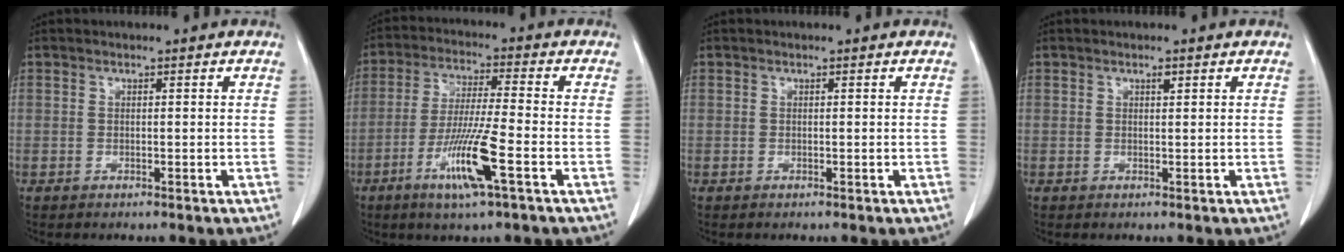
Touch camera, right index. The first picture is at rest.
{"total": 10.6, "force": [-4.5, -0.2, 9.6], "torque": [-0.188, -0.019, -0.087]}
{"total": 0.0}
{"total": 0.6, "force": [0.4, 0.2, 0.5], "torque": [-0.011, -0.002, 0.006]}